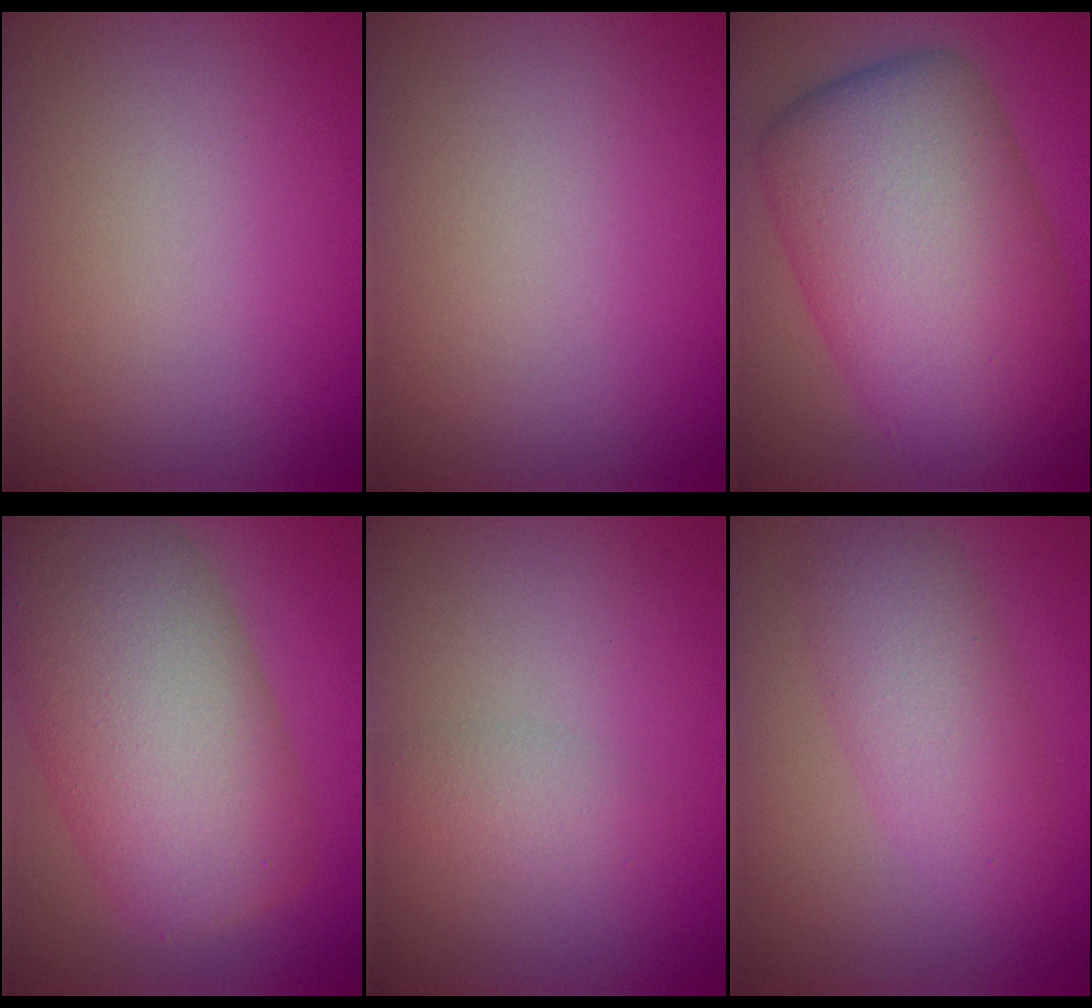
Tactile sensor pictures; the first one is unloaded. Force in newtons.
{"total": 0.0}
{"total": 13.3, "press": 13.3, "slide": 0.0}
{"total": 11.3, "press": 11.3, "slide": 0.8}
{"total": 1.6, "press": 1.6, "slide": 0.1}
{"total": 4.4, "press": 4.4, "slide": 0.1}